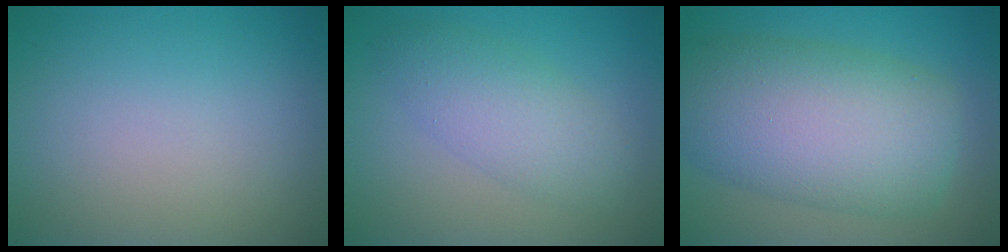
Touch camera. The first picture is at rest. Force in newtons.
{"total": 4.0, "press": 4.0, "slide": 0.2}
{"total": 11.0, "press": 11.0, "slide": 0.3}